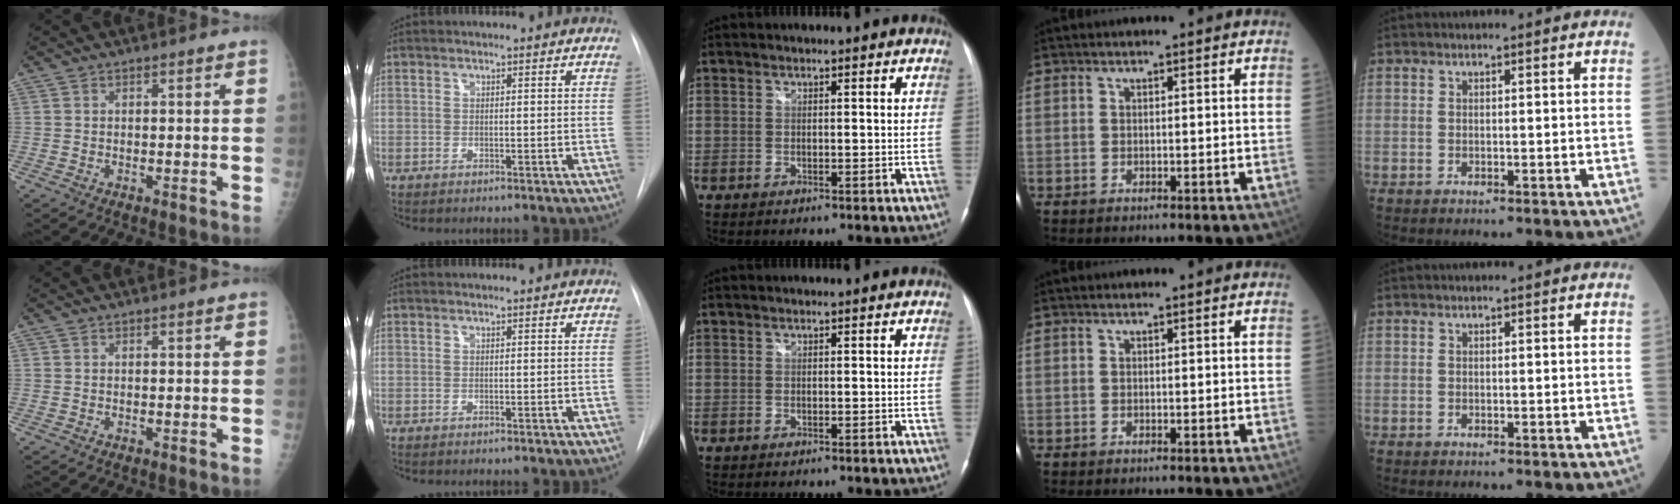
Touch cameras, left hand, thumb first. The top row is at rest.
{}